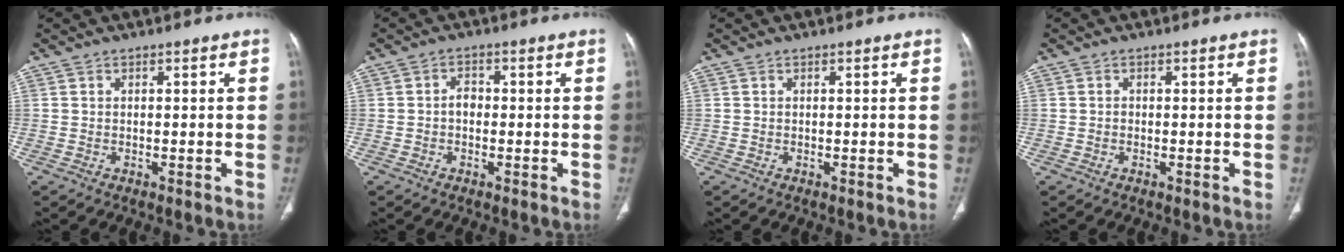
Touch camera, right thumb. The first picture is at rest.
{"total": 2.1, "force": [-0.3, 1.5, 1.4], "torque": [-0.013, 0.008, -0.011]}
{"total": 0.0}
{"total": 0.0}